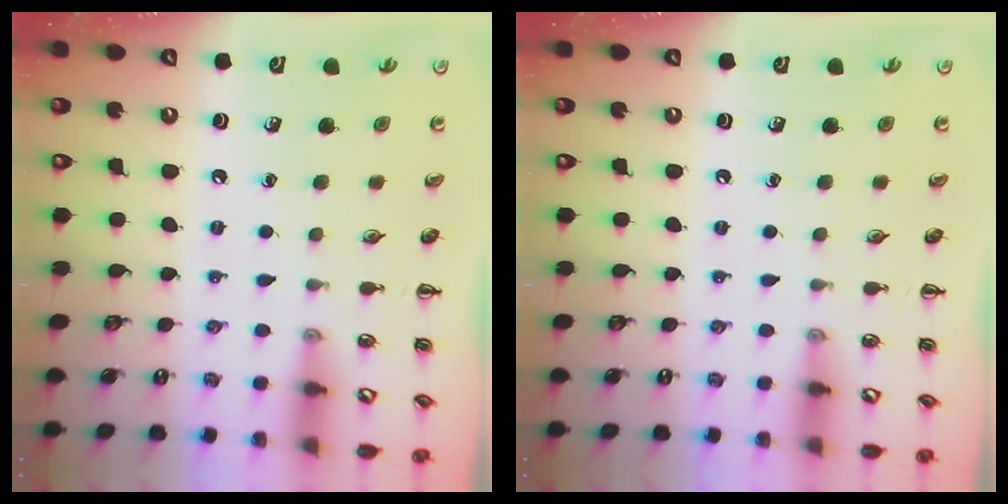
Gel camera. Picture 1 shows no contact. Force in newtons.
{"total": 0.0}